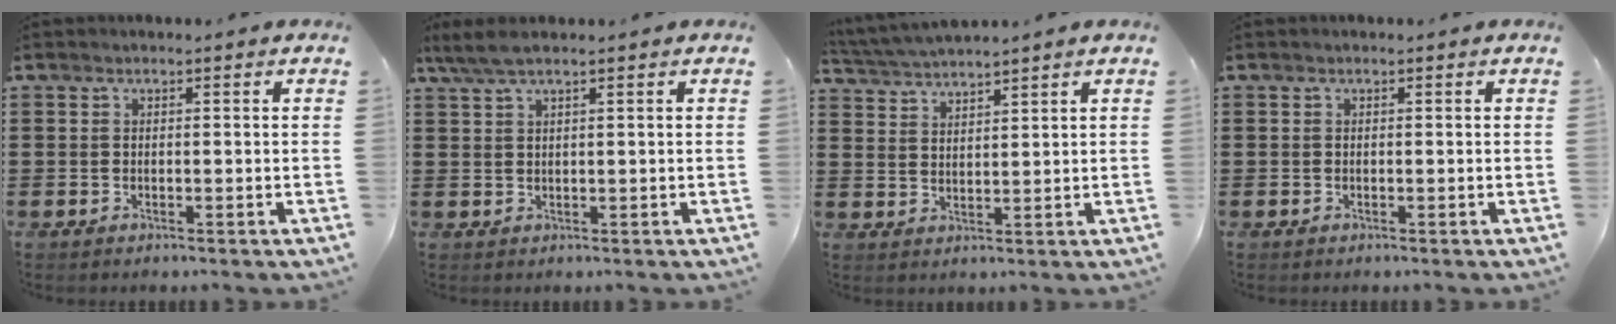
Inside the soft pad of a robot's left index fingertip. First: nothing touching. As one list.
[{"total": 3.1, "force": [1.9, 0.2, 2.5], "torque": [-0.050, 0.002, 0.035]}, {"total": 3.5, "force": [3.5, -0.3, 0.4], "torque": [-0.020, -0.011, 0.064]}, {"total": 0.0}]